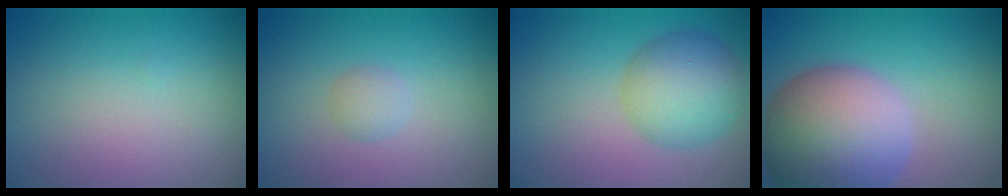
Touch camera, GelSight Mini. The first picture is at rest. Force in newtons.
{"total": 1.3, "press": 1.3, "slide": 0.1}
{"total": 5.7, "press": 5.7, "slide": 0.1}
{"total": 12.5, "press": 12.5, "slide": 0.8}